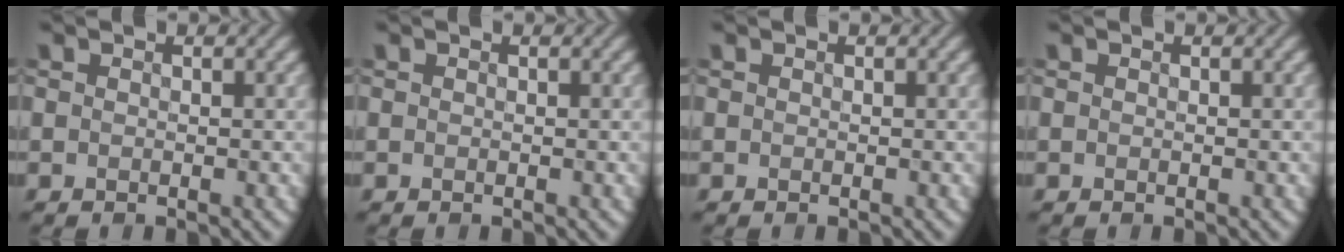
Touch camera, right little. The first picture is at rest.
{"total": 0.0}
{"total": 0.0}
{"total": 0.0}